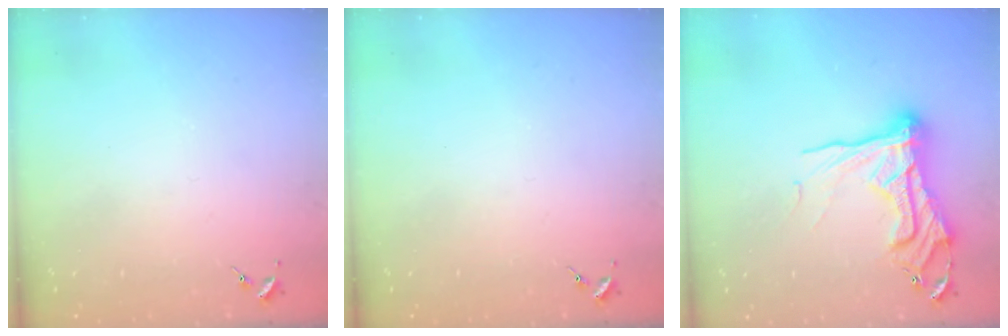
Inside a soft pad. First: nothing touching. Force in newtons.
{"total": 0.0}
{"total": 17.8, "press": 17.7, "slide": 1.2}